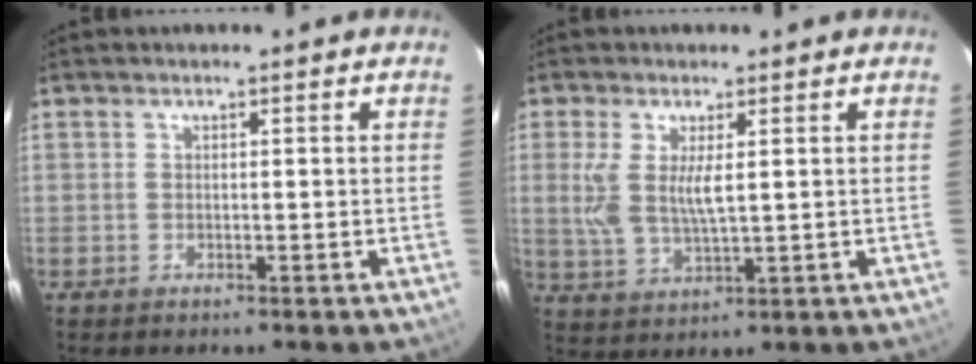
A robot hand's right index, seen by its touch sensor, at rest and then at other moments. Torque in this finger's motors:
{"motor_torque": [0.22, 0.17, 0.17, 0.10]}